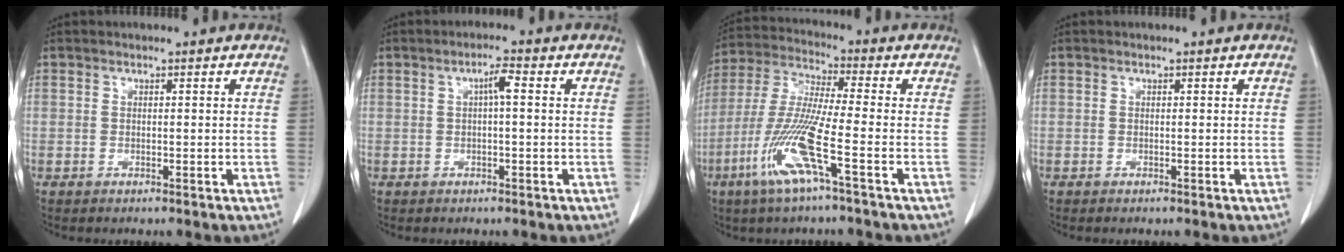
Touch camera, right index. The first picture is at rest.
{"total": 2.5, "force": [0.4, 0.3, 2.5], "torque": [-0.043, 0.005, 0.007]}
{"total": 12.0, "force": [-5.1, -0.2, 10.9], "torque": [-0.233, -0.016, -0.107]}
{"total": 0.0}